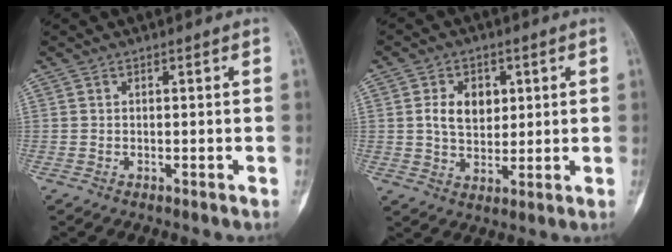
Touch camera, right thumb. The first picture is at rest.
{"total": 7.2, "force": [1.7, 5.1, 4.8], "torque": [-0.056, -0.008, 0.029]}